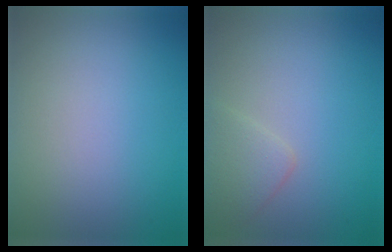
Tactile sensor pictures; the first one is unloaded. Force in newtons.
{"total": 2.0, "press": 2.0, "slide": 0.0}